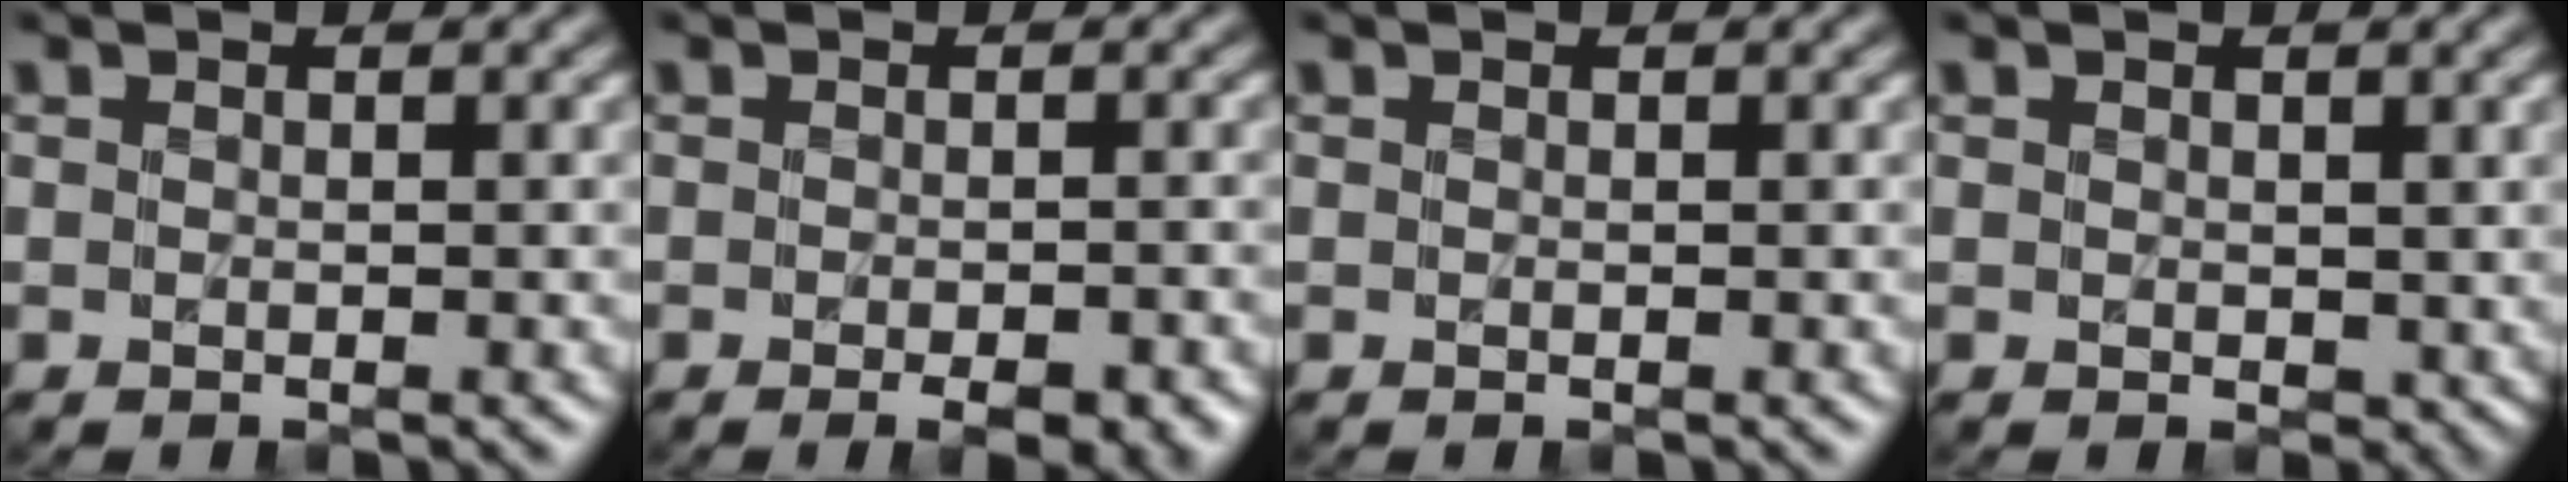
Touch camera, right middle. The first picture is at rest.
{"total": 3.7, "force": [-2.0, 1.3, 2.8], "torque": [-0.036, -0.002, -0.013]}
{"total": 0.0}
{"total": 1.5, "force": [0.7, 1.0, 0.8], "torque": [-0.013, -0.003, 0.015]}